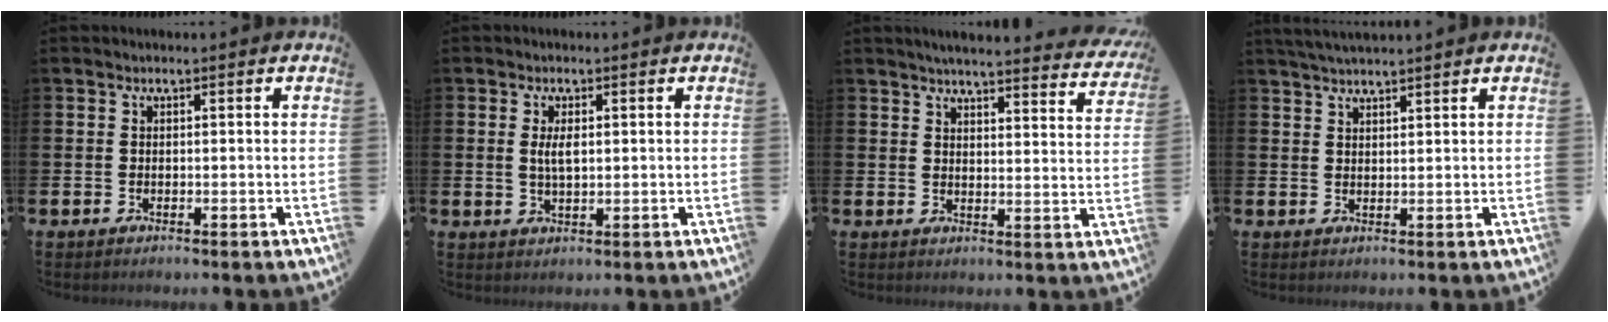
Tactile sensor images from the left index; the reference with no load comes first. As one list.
[{"total": 2.7, "force": [0.7, 1.0, 2.4], "torque": [-0.040, 0.001, 0.008]}, {"total": 4.0, "force": [3.9, 0.1, 0.8], "torque": [-0.011, -0.022, 0.067]}, {"total": 2.8, "force": [2.7, 0.1, 0.6], "torque": [-0.011, -0.007, 0.049]}]